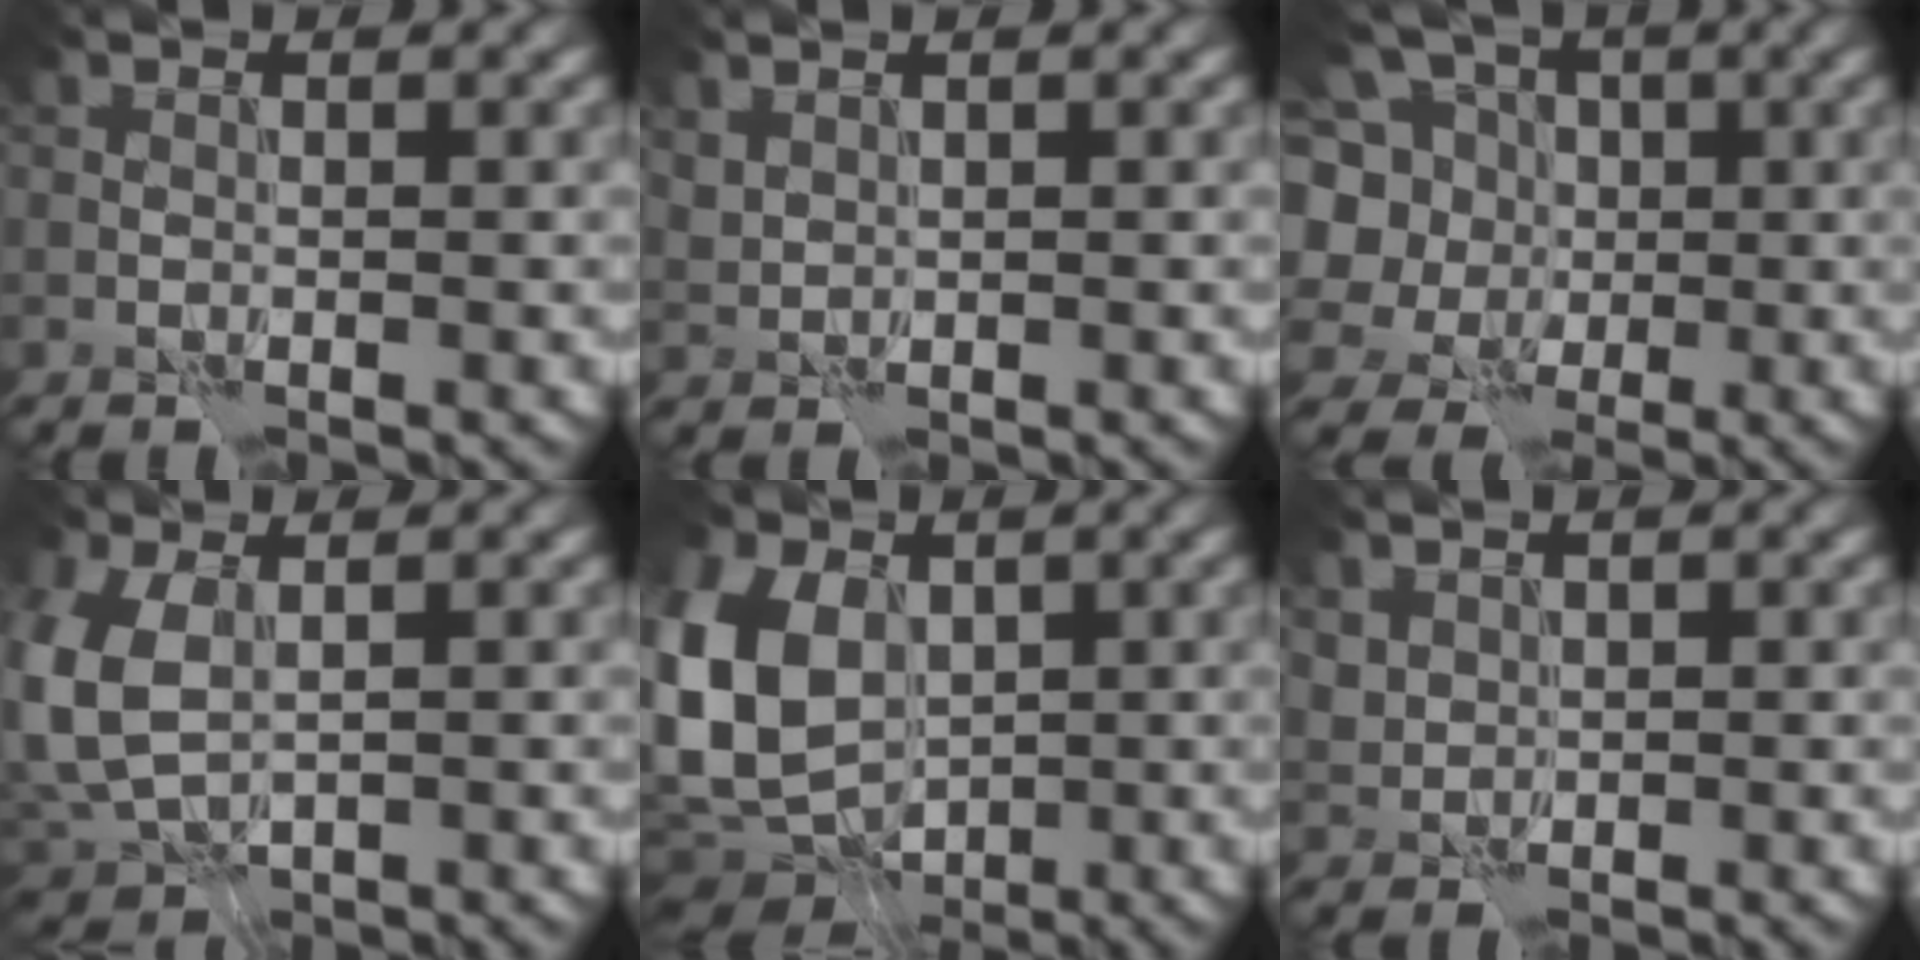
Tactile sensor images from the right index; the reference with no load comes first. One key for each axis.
{"total": 1.1, "fx": 0.9, "fy": 0.6, "fz": 0.3, "tx": -0.011, "ty": 0.000, "tz": 0.023}
{"total": 9.5, "fx": 2.0, "fy": 8.1, "fz": 4.6, "tx": -0.115, "ty": 0.025, "tz": 0.005}
{"total": 6.4, "fx": 0.7, "fy": 4.0, "fz": 4.9, "tx": -0.130, "ty": -0.005, "tz": 0.013}
{"total": 12.7, "fx": 0.3, "fy": 9.2, "fz": 8.8, "tx": -0.198, "ty": -0.004, "tz": -0.009}
{"total": 1.5, "fx": 0.9, "fy": 1.2, "fz": 0.3, "tx": -0.010, "ty": -0.002, "tz": 0.023}